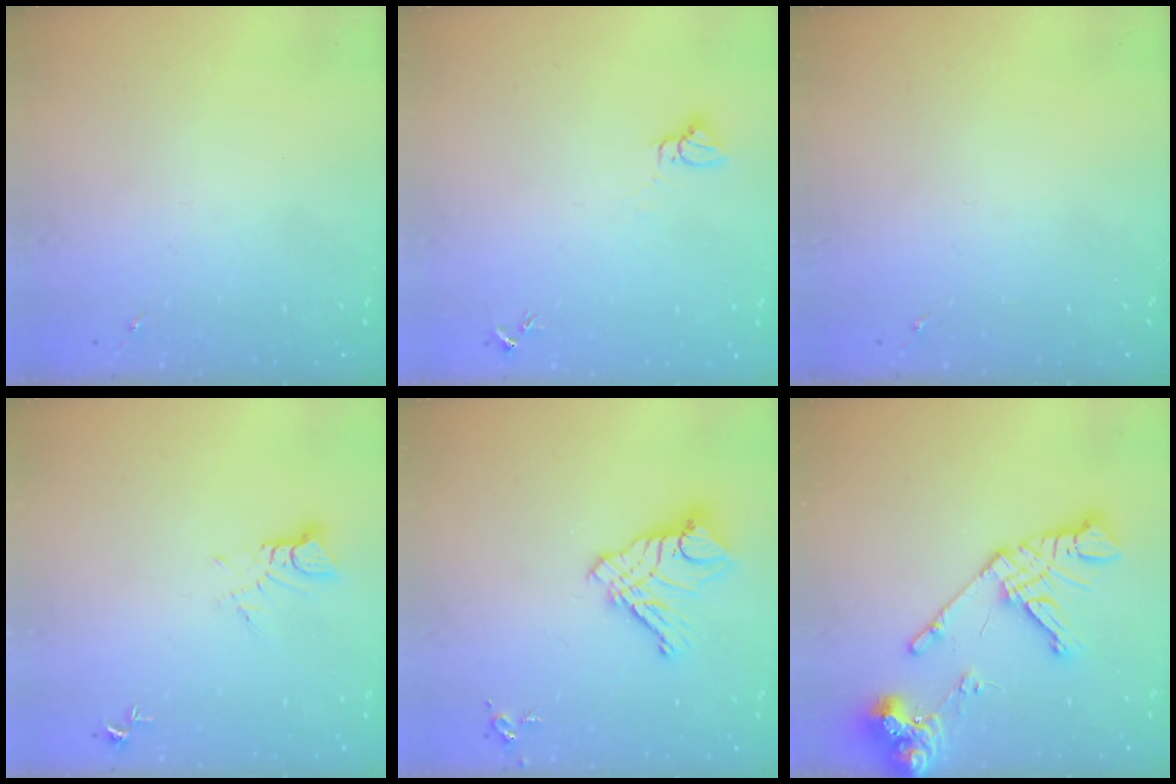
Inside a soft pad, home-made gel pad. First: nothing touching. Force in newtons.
{"total": 3.0, "press": 3.0, "slide": 0.1}
{"total": 0.0}
{"total": 3.8, "press": 3.8, "slide": 0.4}
{"total": 12.0, "press": 11.9, "slide": 1.1}
{"total": 17.0, "press": 16.9, "slide": 2.2}